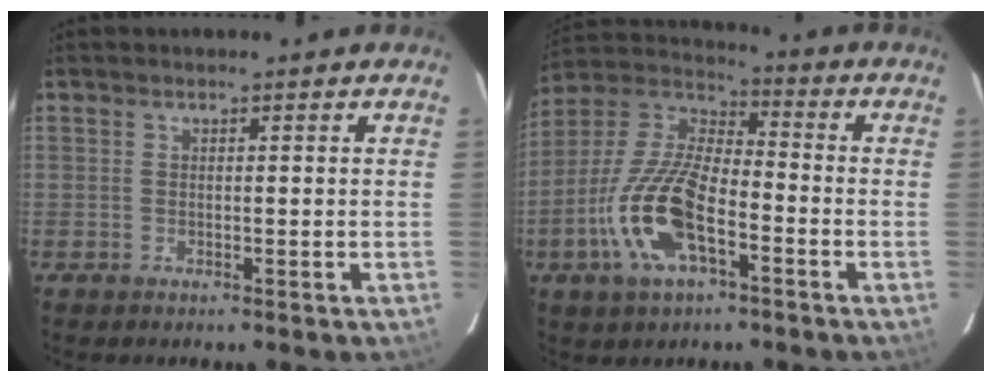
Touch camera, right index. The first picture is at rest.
{"total": 16.1, "force": [-6.4, 6.6, 13.3], "torque": [-0.284, -0.005, -0.129]}